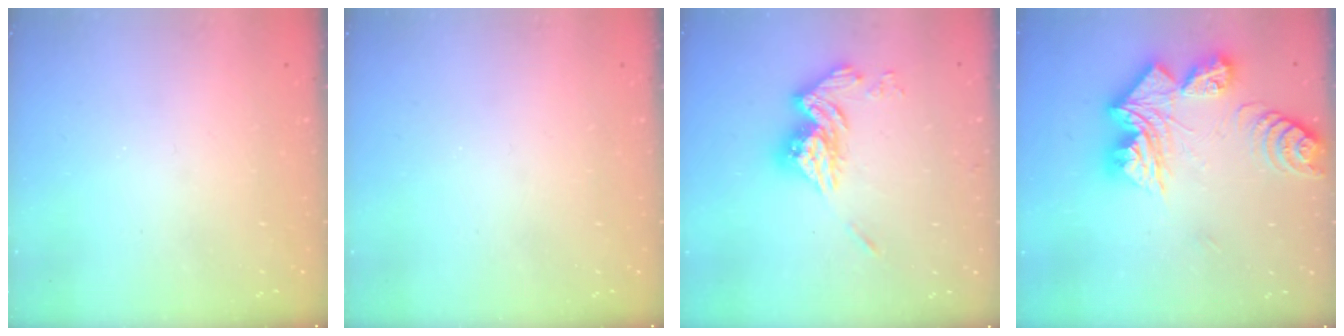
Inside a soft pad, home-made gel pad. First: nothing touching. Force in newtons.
{"total": 0.0}
{"total": 14.3, "press": 14.3, "slide": 1.3}
{"total": 19.1, "press": 19.0, "slide": 2.0}